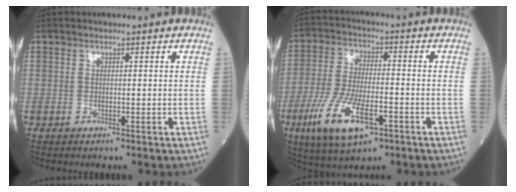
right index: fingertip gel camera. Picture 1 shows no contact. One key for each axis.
{"total": 12.0, "fx": -5.4, "fy": 3.8, "fz": 10.1, "tx": -0.208, "ty": -0.016, "tz": -0.093}